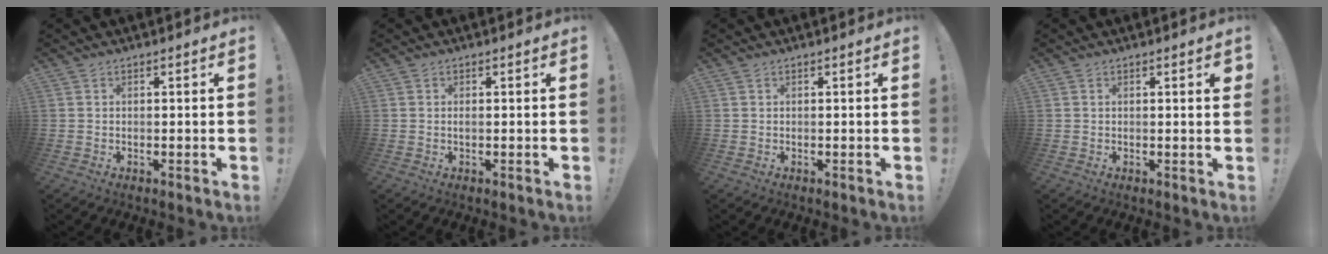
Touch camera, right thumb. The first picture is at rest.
{"total": 0.5, "force": [-0.2, 0.1, 0.5], "torque": [-0.012, 0.001, -0.003]}
{"total": 0.0}
{"total": 1.2, "force": [0.6, 0.0, 1.0], "torque": [-0.008, -0.003, 0.007]}